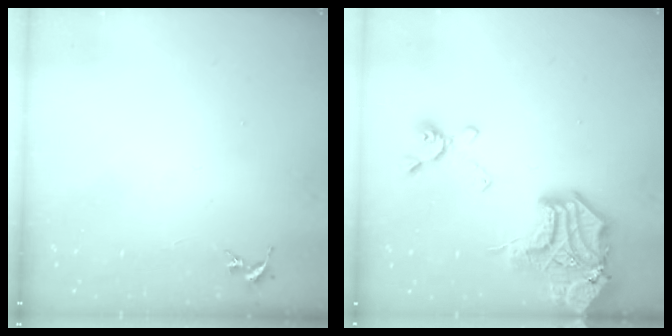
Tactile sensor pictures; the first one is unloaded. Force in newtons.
{"total": 22.5, "press": 22.3, "slide": 2.7}